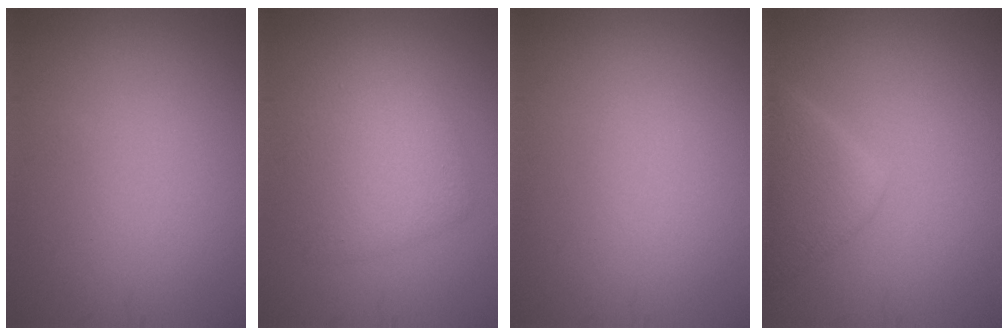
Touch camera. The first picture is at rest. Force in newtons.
{"total": 4.4, "press": 4.4, "slide": 0.2}
{"total": 0.0}
{"total": 3.2, "press": 3.2, "slide": 0.2}